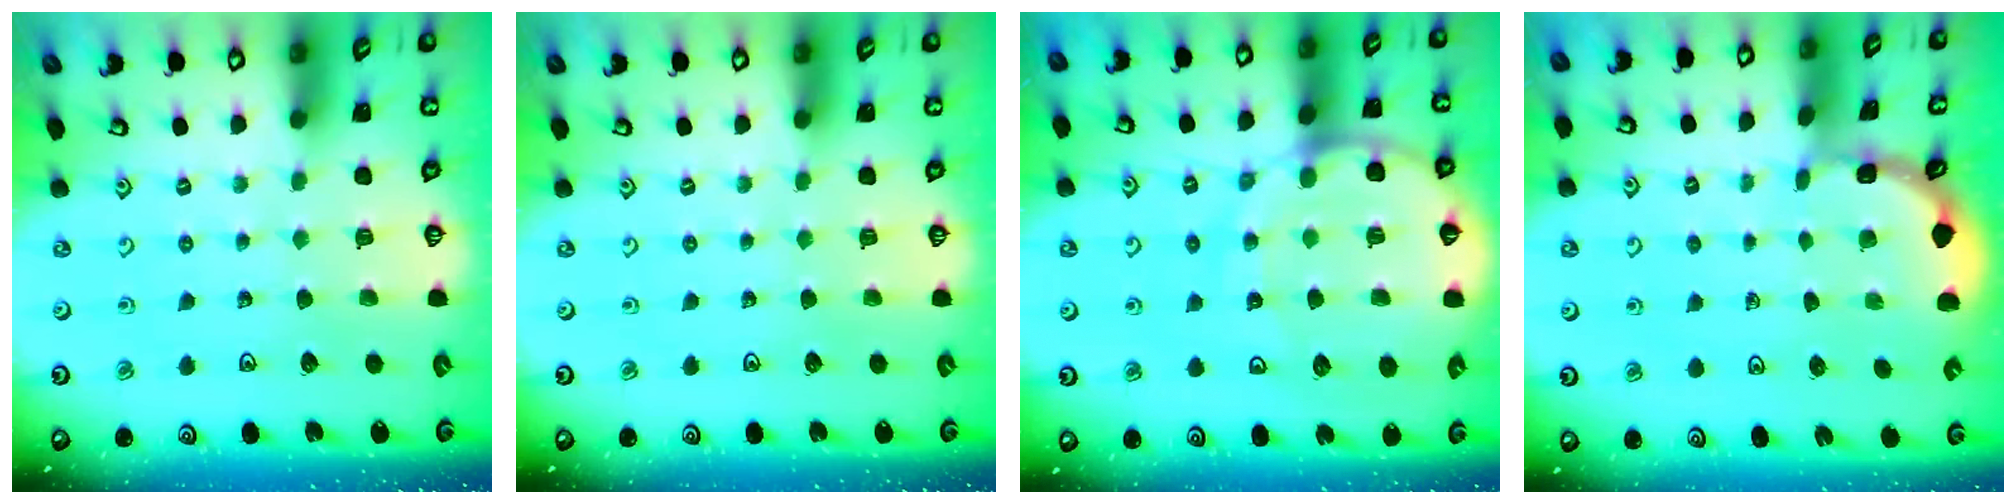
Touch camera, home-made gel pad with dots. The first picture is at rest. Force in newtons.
{"total": 0.0}
{"total": 15.9, "press": 15.8, "slide": 1.9}
{"total": 1.3, "press": 1.3, "slide": 0.1}